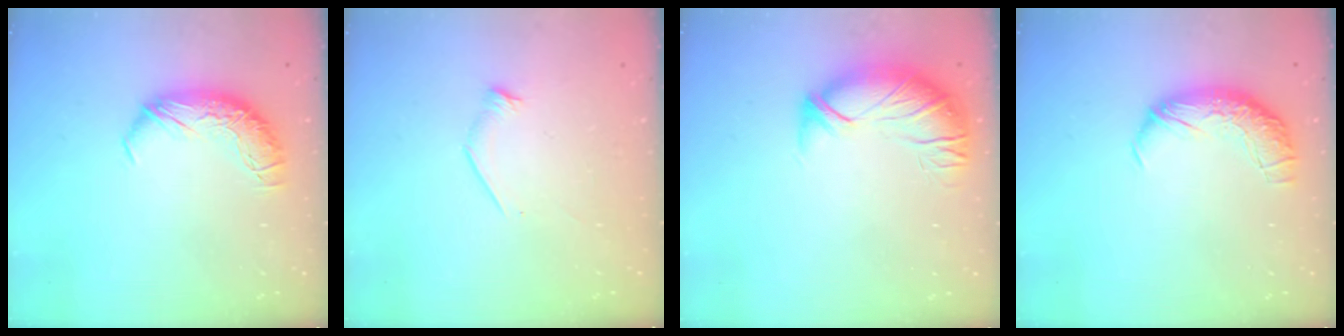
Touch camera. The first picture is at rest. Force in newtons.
{"total": 7.1, "press": 7.0, "slide": 0.7}
{"total": 2.8, "press": 1.2, "slide": 2.5}
{"total": 2.4, "press": 1.0, "slide": 2.2}